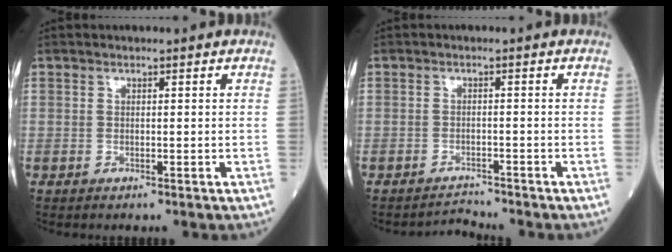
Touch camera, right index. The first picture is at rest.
{"total": 2.1, "force": [-1.9, -0.5, -0.8], "torque": [0.015, -0.011, -0.027]}